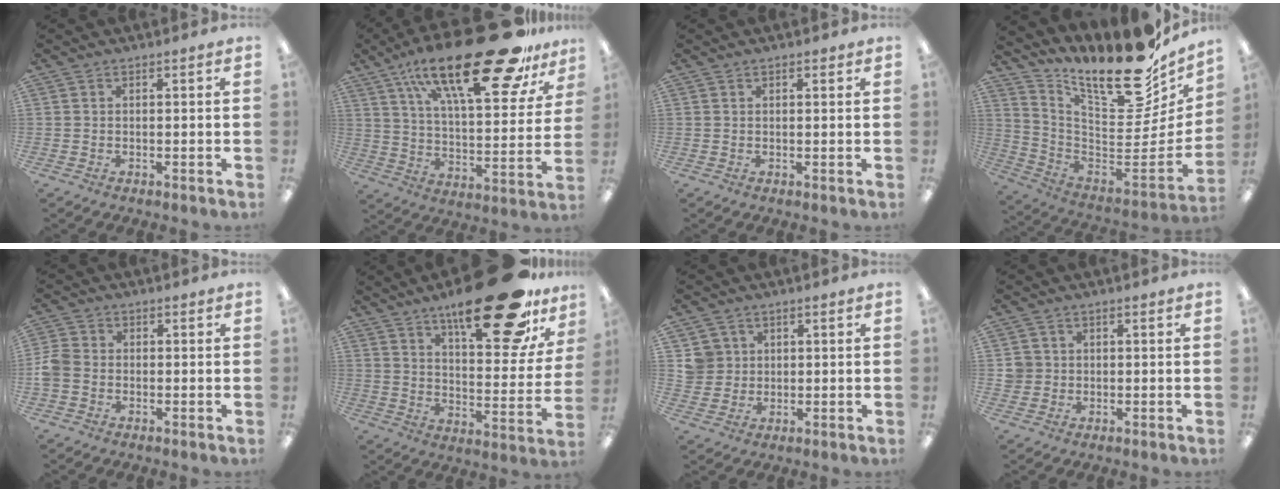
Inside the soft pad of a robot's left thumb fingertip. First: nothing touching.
{"total": 30.6, "force": [19.6, 10.4, 21.1], "torque": [-0.328, -0.114, 0.318]}
{"total": 0.8, "force": [0.6, 0.4, 0.4], "torque": [-0.002, -0.003, 0.009]}
{"total": 22.1, "force": [16.8, 7.3, 12.4], "torque": [-0.160, -0.145, 0.278]}
{"total": 4.8, "force": [-1.1, 3.8, 2.7], "torque": [-0.049, 0.014, -0.019]}
{"total": 26.5, "force": [17.8, 8.5, 17.6], "torque": [-0.247, -0.104, 0.281]}
{"total": 5.2, "force": [1.5, 5.0, 0.4], "torque": [-0.010, 0.005, 0.028]}
{"total": 3.0, "force": [0.4, 3.0, 0.3], "torque": [-0.005, 0.002, 0.003]}